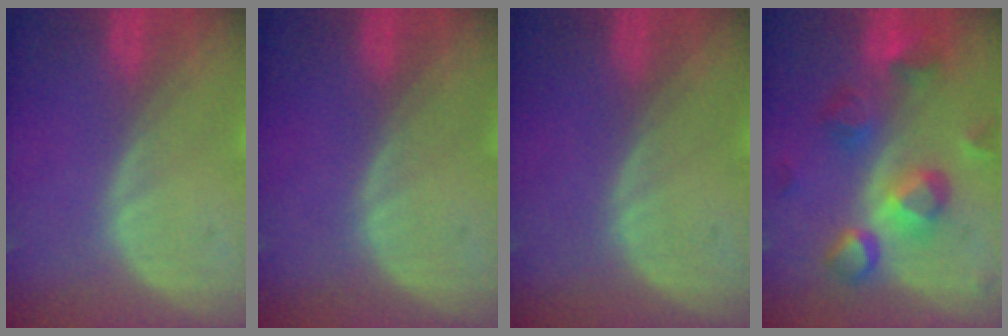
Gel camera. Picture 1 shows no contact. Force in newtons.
{"total": 0.0}
{"total": 0.0}
{"total": 9.2, "press": 8.6, "slide": 3.3}